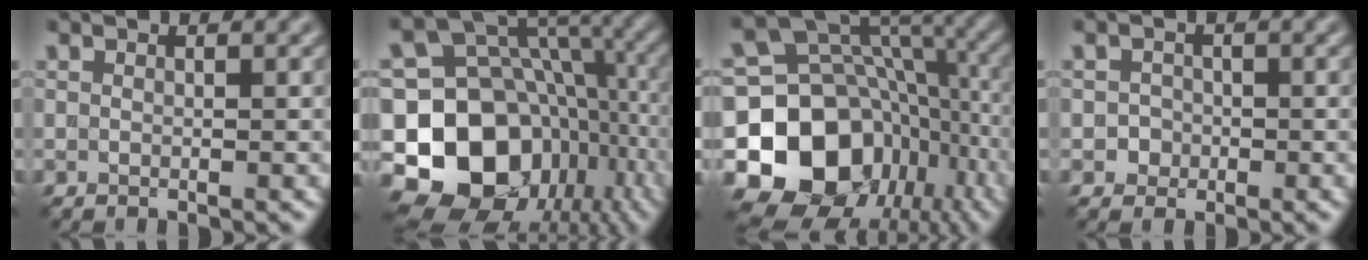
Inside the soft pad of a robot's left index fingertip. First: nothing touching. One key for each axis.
{"total": 17.1, "fx": -5.2, "fy": 13.3, "fz": 9.3, "tx": -0.168, "ty": 0.000, "tz": -0.087}
{"total": 16.4, "fx": -5.0, "fy": 12.6, "fz": 9.1, "tx": -0.176, "ty": -0.010, "tz": -0.082}
{"total": 1.3, "fx": -0.3, "fy": 1.3, "fz": 0.2, "tx": 0.012, "ty": 0.000, "tz": -0.009}